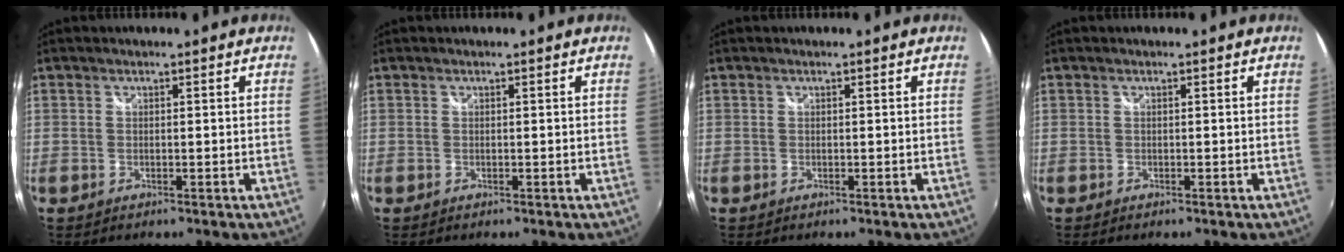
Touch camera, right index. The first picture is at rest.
{"total": 0.0}
{"total": 0.0}
{"total": 0.0}